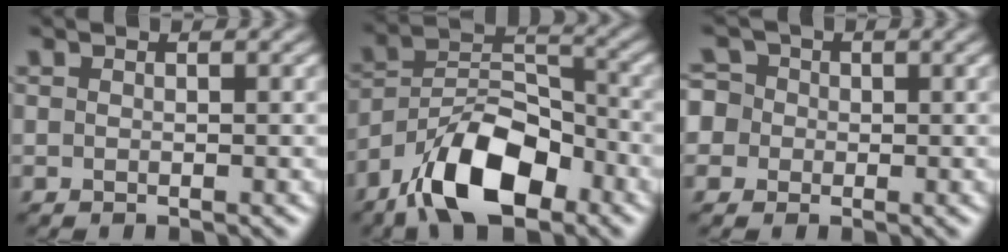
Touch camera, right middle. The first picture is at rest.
{"total": 9.8, "force": [-6.5, 4.2, 6.0], "torque": [-0.100, 0.010, -0.128]}
{"total": 5.0, "force": [0.5, 4.6, 1.9], "torque": [-0.034, 0.041, -0.023]}